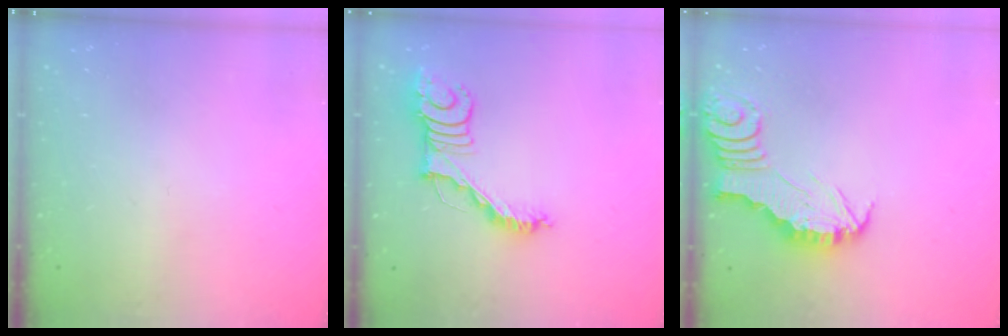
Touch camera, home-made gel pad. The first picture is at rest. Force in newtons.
{"total": 12.4, "press": 12.4, "slide": 1.2}
{"total": 2.7, "press": 2.7, "slide": 0.2}